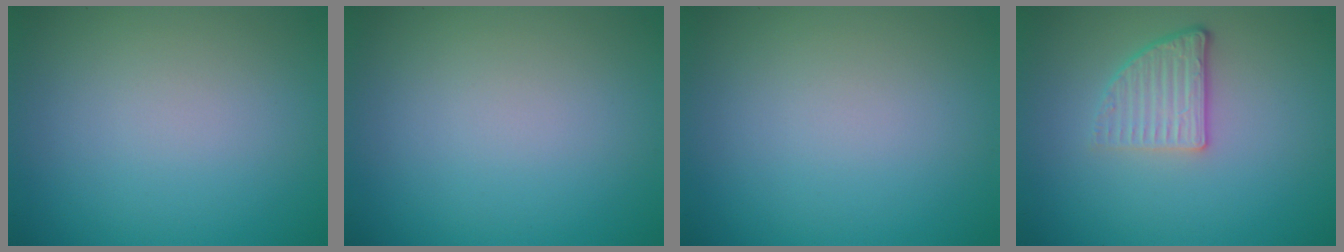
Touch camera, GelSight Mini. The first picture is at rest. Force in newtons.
{"total": 0.0}
{"total": 0.0}
{"total": 3.0, "press": 2.3, "slide": 1.8}